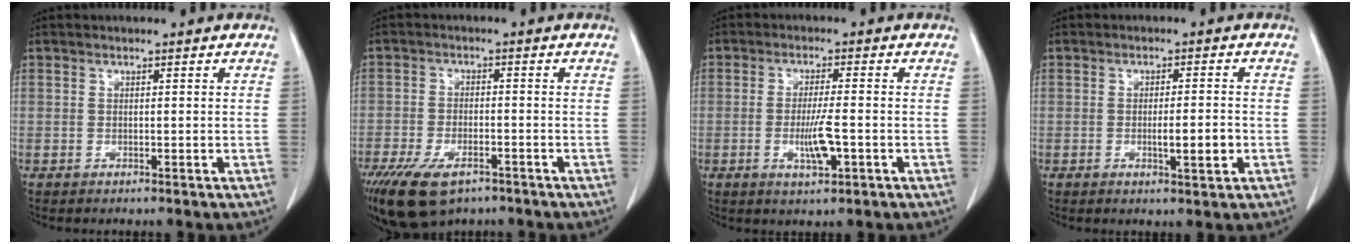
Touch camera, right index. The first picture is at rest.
{"total": 10.5, "force": [-6.9, 4.6, 6.4], "torque": [-0.126, -0.015, -0.112]}
{"total": 5.3, "force": [-1.5, 0.6, 5.0], "torque": [-0.096, -0.008, -0.023]}
{"total": 4.1, "force": [-1.0, 0.5, 4.0], "torque": [-0.062, -0.004, -0.012]}